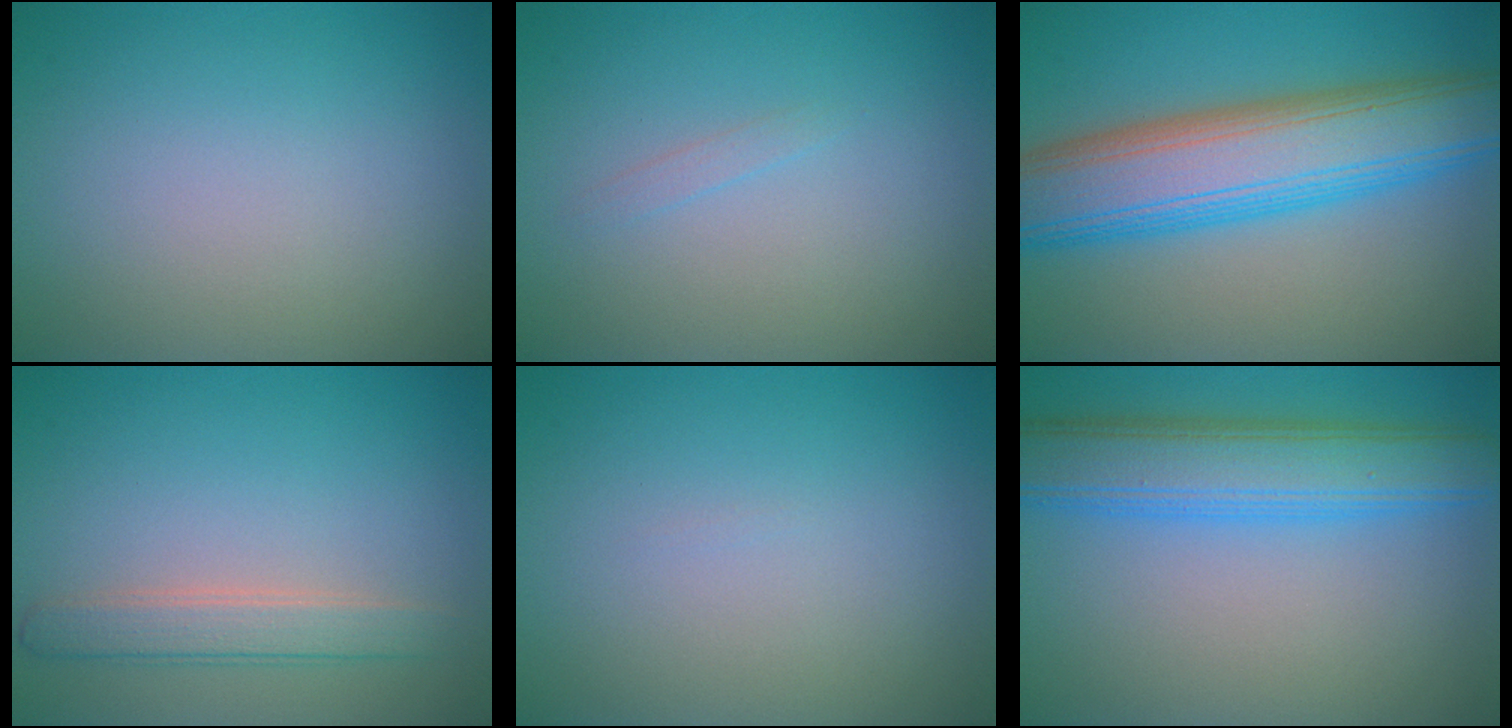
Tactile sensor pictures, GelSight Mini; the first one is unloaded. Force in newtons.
{"total": 0.6, "press": 0.6, "slide": 0.0}
{"total": 10.8, "press": 10.8, "slide": 0.4}
{"total": 2.6, "press": 2.6, "slide": 0.1}
{"total": 0.0}
{"total": 6.8, "press": 6.8, "slide": 0.3}